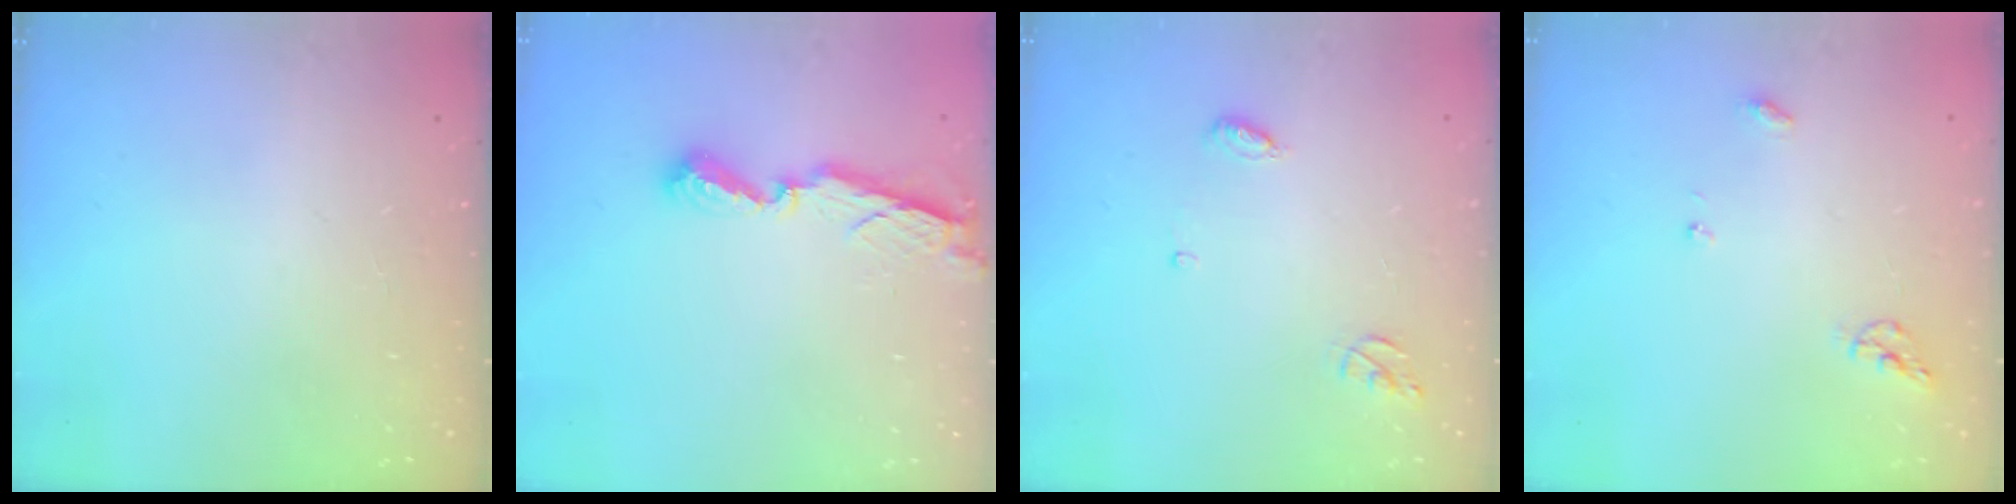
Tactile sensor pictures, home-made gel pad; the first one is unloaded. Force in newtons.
{"total": 7.8, "press": 7.8, "slide": 0.5}
{"total": 5.1, "press": 5.1, "slide": 0.4}
{"total": 5.9, "press": 5.9, "slide": 0.6}